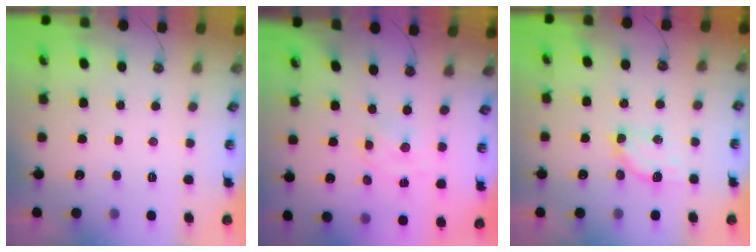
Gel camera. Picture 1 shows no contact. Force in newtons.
{"total": 1.8, "press": 1.7, "slide": 0.4}
{"total": 4.7, "press": 4.7, "slide": 0.4}